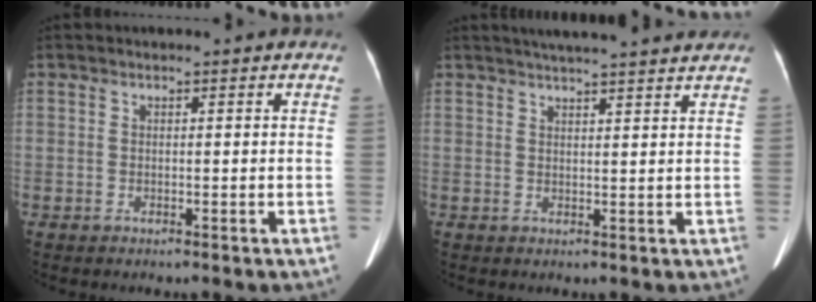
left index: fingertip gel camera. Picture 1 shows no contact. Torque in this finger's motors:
{"motor_torque": [-0.05, -0.37, 0.11, 0.05]}